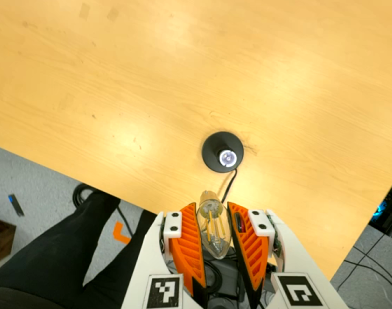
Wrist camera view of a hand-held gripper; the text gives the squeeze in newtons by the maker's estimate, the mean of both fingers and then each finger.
{"total": 10.4, "left": 10.6, "right": 10.2}